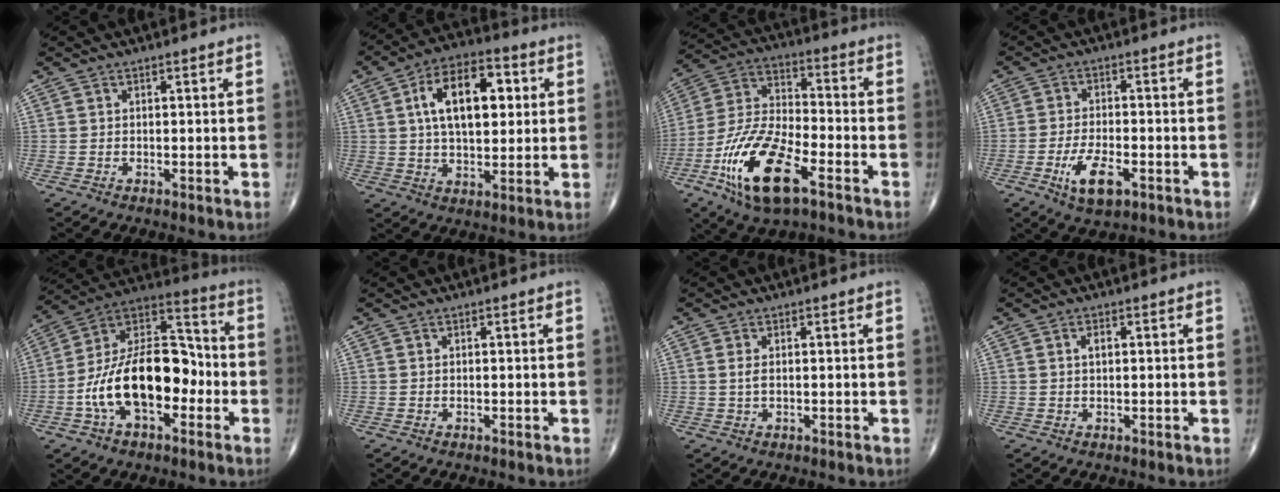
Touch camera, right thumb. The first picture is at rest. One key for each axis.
{"total": 15.5, "fx": 3.6, "fy": 8.4, "fz": 12.5, "tx": -0.183, "ty": 0.009, "tz": 0.055}
{"total": 18.5, "fx": -8.9, "fy": 7.4, "fz": 14.4, "tx": -0.291, "ty": 0.036, "tz": -0.164}
{"total": 7.6, "fx": -3.3, "fy": 3.3, "fz": 6.0, "tx": -0.109, "ty": 0.008, "tz": -0.054}
{"total": 20.9, "fx": -4.7, "fy": 11.6, "fz": 16.7, "tx": -0.267, "ty": 0.051, "tz": -0.085}
{"total": 0.0}
{"total": 1.6, "fx": 0.2, "fy": 0.7, "fz": 1.4, "tx": -0.031, "ty": 0.001, "tz": 0.006}
{"total": 1.7, "fx": 0.4, "fy": 0.8, "fz": 1.4, "tx": -0.023, "ty": 0.003, "tz": 0.006}